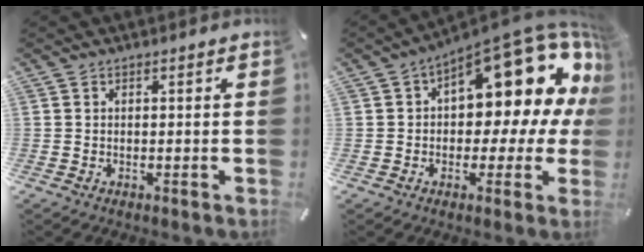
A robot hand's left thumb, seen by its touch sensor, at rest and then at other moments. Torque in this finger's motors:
{"motor_torque": [1.93, 2.01, 0.90, -0.51, 0.24]}